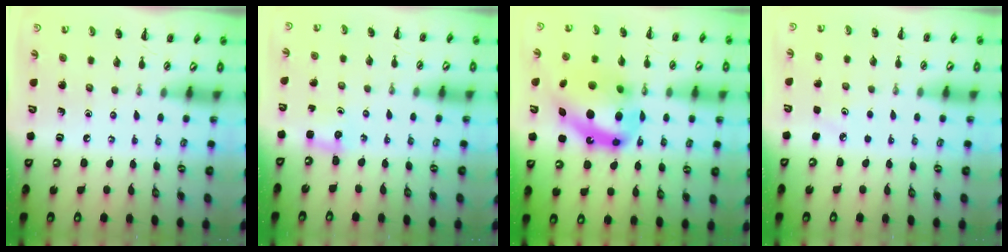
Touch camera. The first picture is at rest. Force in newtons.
{"total": 1.8, "press": 1.7, "slide": 0.5}
{"total": 20.0, "press": 19.5, "slide": 4.5}
{"total": 4.0, "press": 3.8, "slide": 1.3}